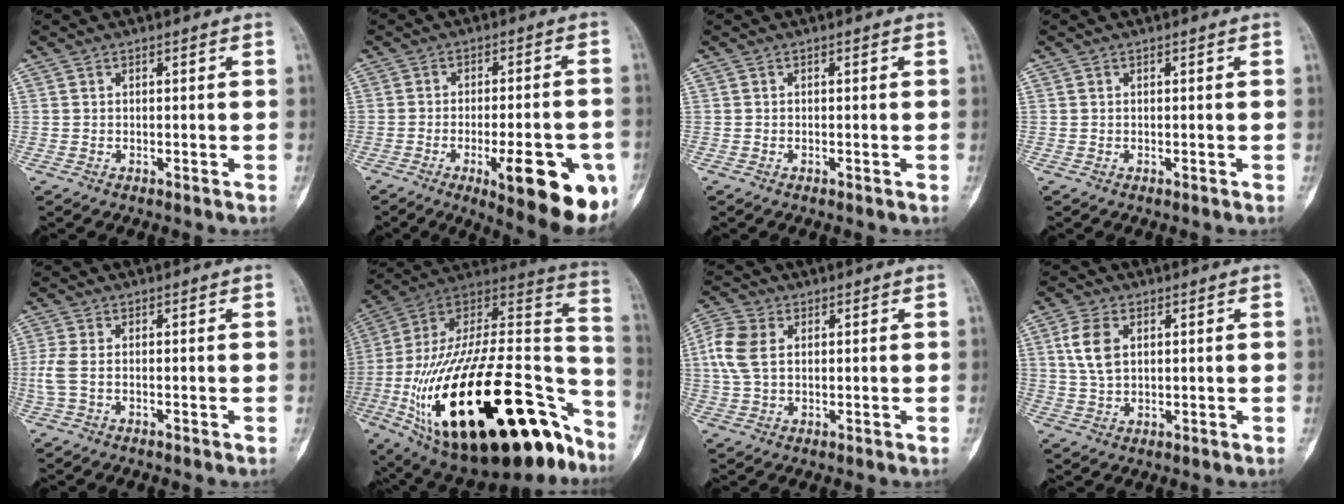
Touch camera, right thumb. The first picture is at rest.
{"total": 16.6, "force": [-6.5, 4.8, 14.5], "torque": [-0.146, 0.013, -0.074]}
{"total": 0.0}
{"total": 0.0}
{"total": 3.1, "force": [-0.4, 1.3, 2.8], "torque": [-0.088, -0.005, -0.011]}
{"total": 45.1, "force": [-19.8, 19.2, 35.7], "torque": [-0.548, 0.054, -0.315]}
{"total": 7.3, "force": [1.5, 4.8, 5.2], "torque": [-0.125, 0.014, 0.028]}
{"total": 6.5, "force": [1.8, 4.1, 4.8], "torque": [-0.092, 0.000, 0.037]}